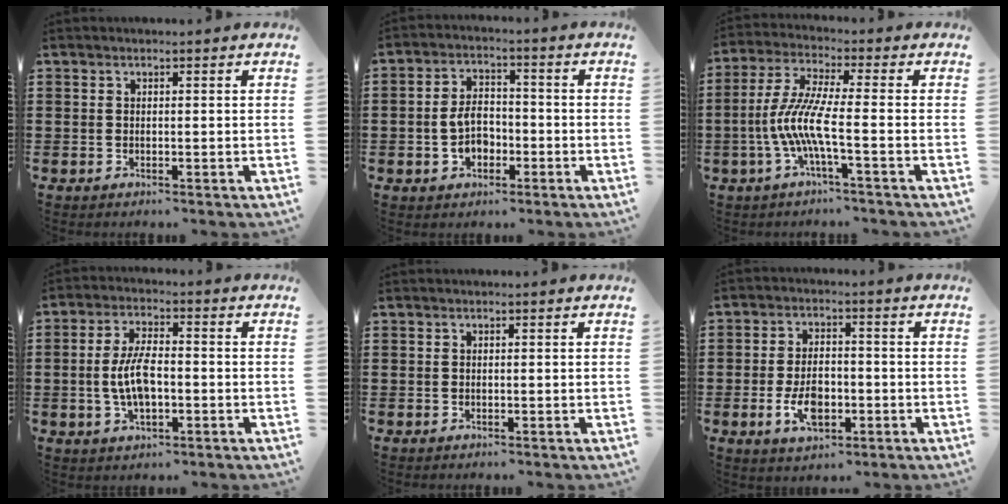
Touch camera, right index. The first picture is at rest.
{"total": 5.5, "force": [-1.4, 3.6, 3.9], "torque": [-0.086, 0.005, -0.030]}
{"total": 8.1, "force": [-2.5, 0.8, 7.6], "torque": [-0.180, -0.019, -0.059]}
{"total": 6.9, "force": [-0.9, 3.0, 6.2], "torque": [-0.138, -0.002, -0.022]}
{"total": 0.0}
{"total": 6.8, "force": [-1.9, 3.7, 5.4], "torque": [-0.112, 0.001, -0.040]}